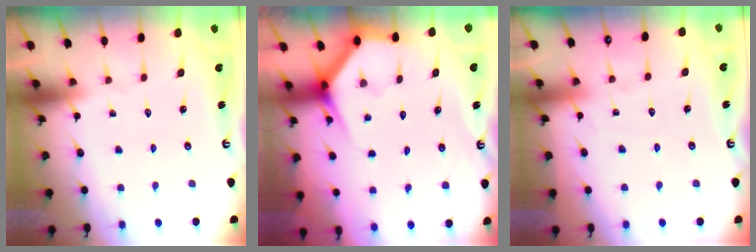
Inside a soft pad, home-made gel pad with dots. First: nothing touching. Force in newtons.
{"total": 3.5, "press": 3.5, "slide": 0.2}
{"total": 2.7, "press": 2.7, "slide": 0.3}